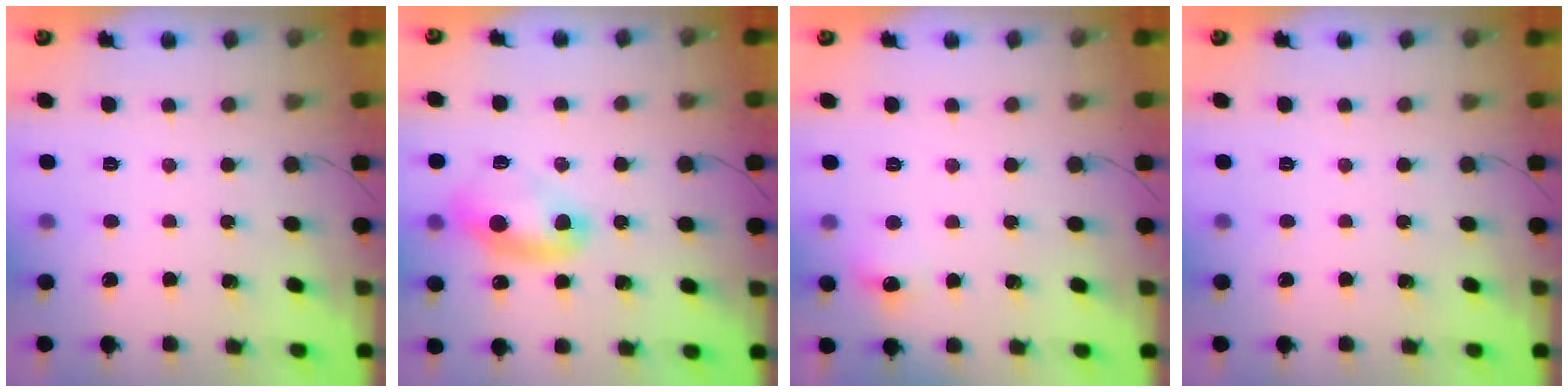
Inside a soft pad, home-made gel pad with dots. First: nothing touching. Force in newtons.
{"total": 10.6, "press": 10.4, "slide": 2.1}
{"total": 6.4, "press": 6.2, "slide": 1.6}
{"total": 0.0}